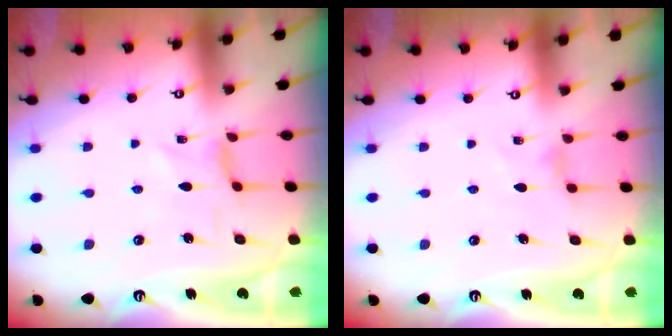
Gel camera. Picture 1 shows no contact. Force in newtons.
{"total": 1.3, "press": 1.3, "slide": 0.4}